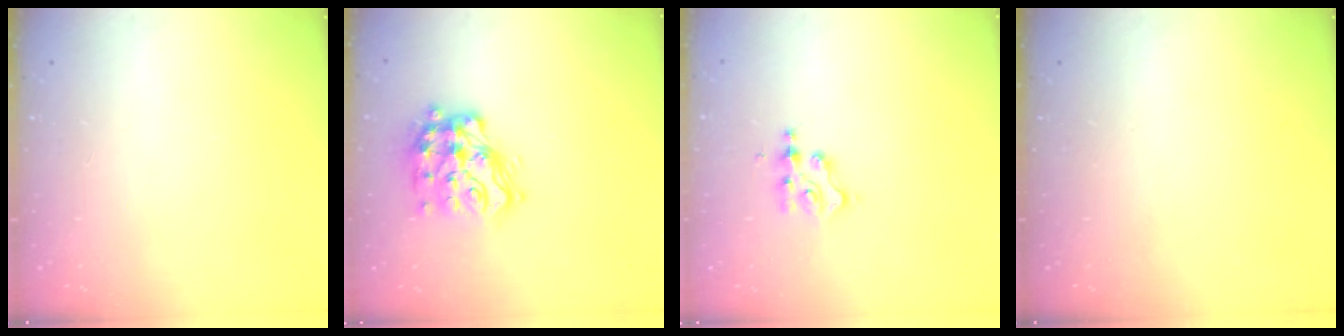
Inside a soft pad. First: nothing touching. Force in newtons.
{"total": 16.0, "press": 15.9, "slide": 1.0}
{"total": 2.8, "press": 2.8, "slide": 0.3}
{"total": 0.0}